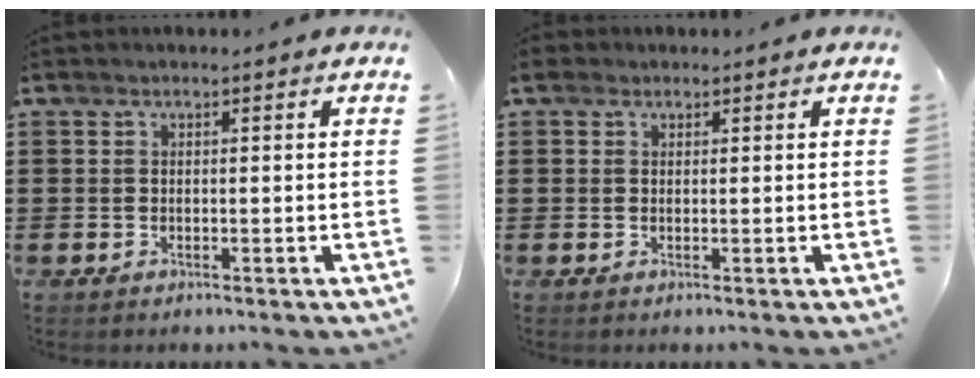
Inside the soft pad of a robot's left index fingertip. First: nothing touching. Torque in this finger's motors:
{"motor_torque": [0.53, -0.50, 0.05, 0.01]}